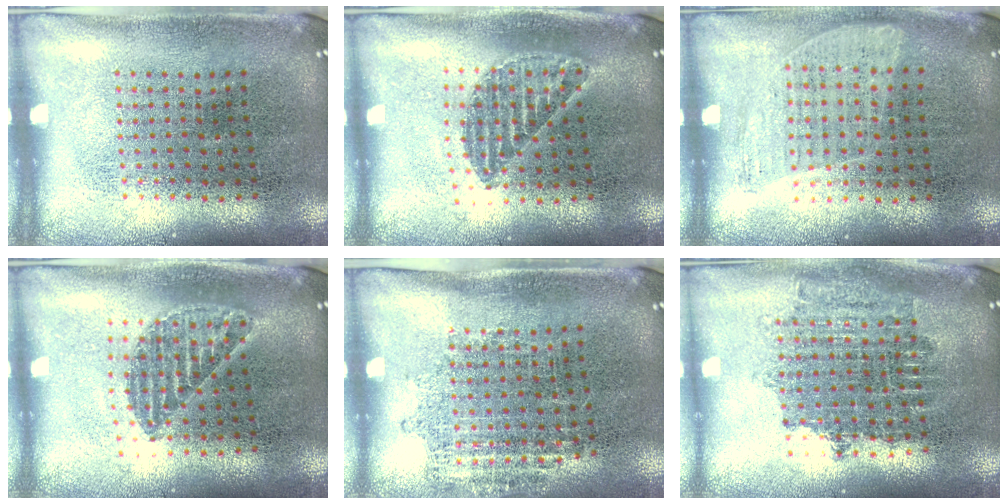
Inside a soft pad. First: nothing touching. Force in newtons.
{"total": 1.1, "press": 1.0, "slide": 0.4}
{"total": 0.5, "press": 0.4, "slide": 0.4}
{"total": 1.1, "press": 1.0, "slide": 0.4}
{"total": 1.1, "press": 0.9, "slide": 0.7}
{"total": 1.6, "press": 1.3, "slide": 0.9}